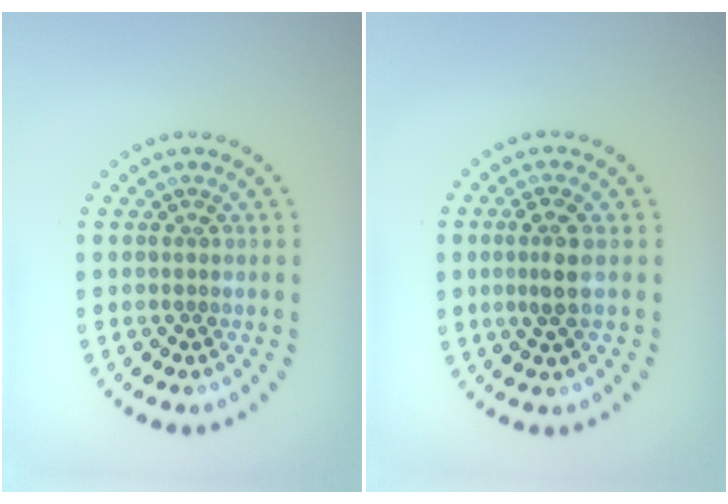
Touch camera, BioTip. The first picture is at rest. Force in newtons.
{"total": 2.5, "press": 2.3, "slide": 1.1}